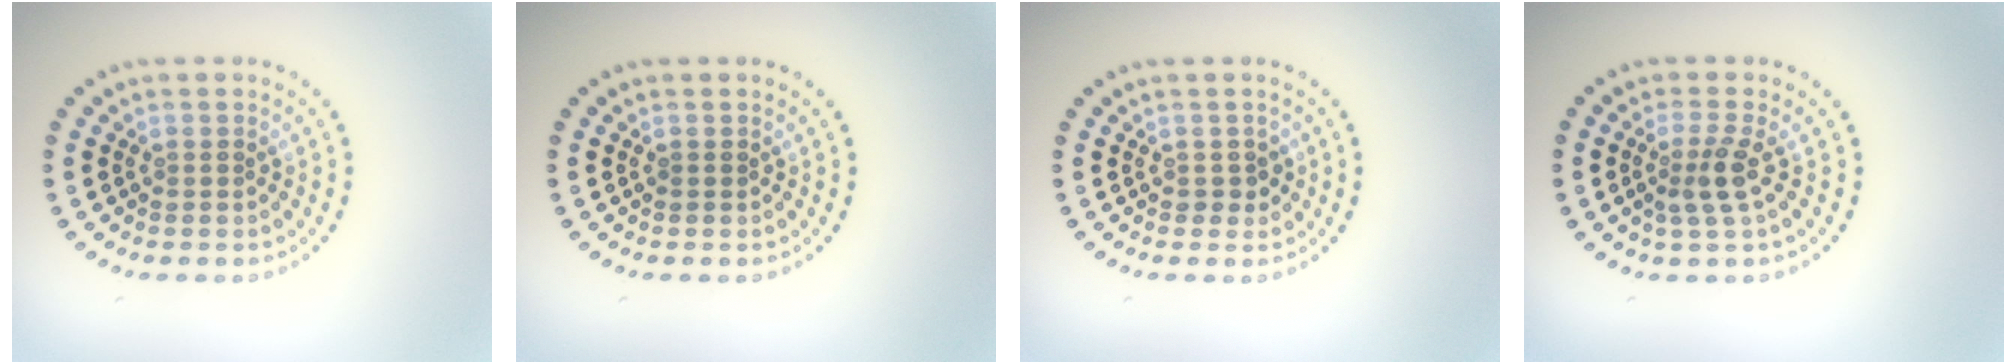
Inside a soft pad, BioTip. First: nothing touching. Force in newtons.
{"total": 0.0}
{"total": 1.1, "press": 1.1, "slide": 0.3}
{"total": 2.4, "press": 1.8, "slide": 1.6}